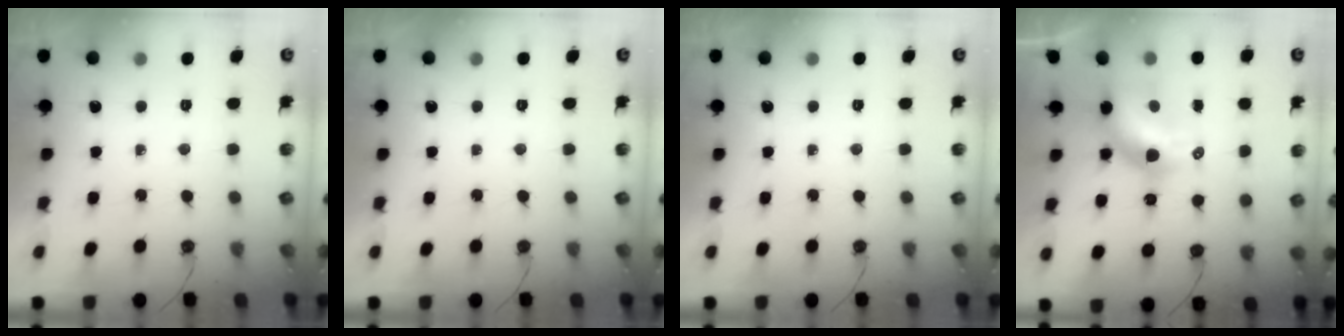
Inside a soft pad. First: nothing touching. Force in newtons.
{"total": 0.0}
{"total": 0.0}
{"total": 8.9, "press": 8.8, "slide": 0.8}